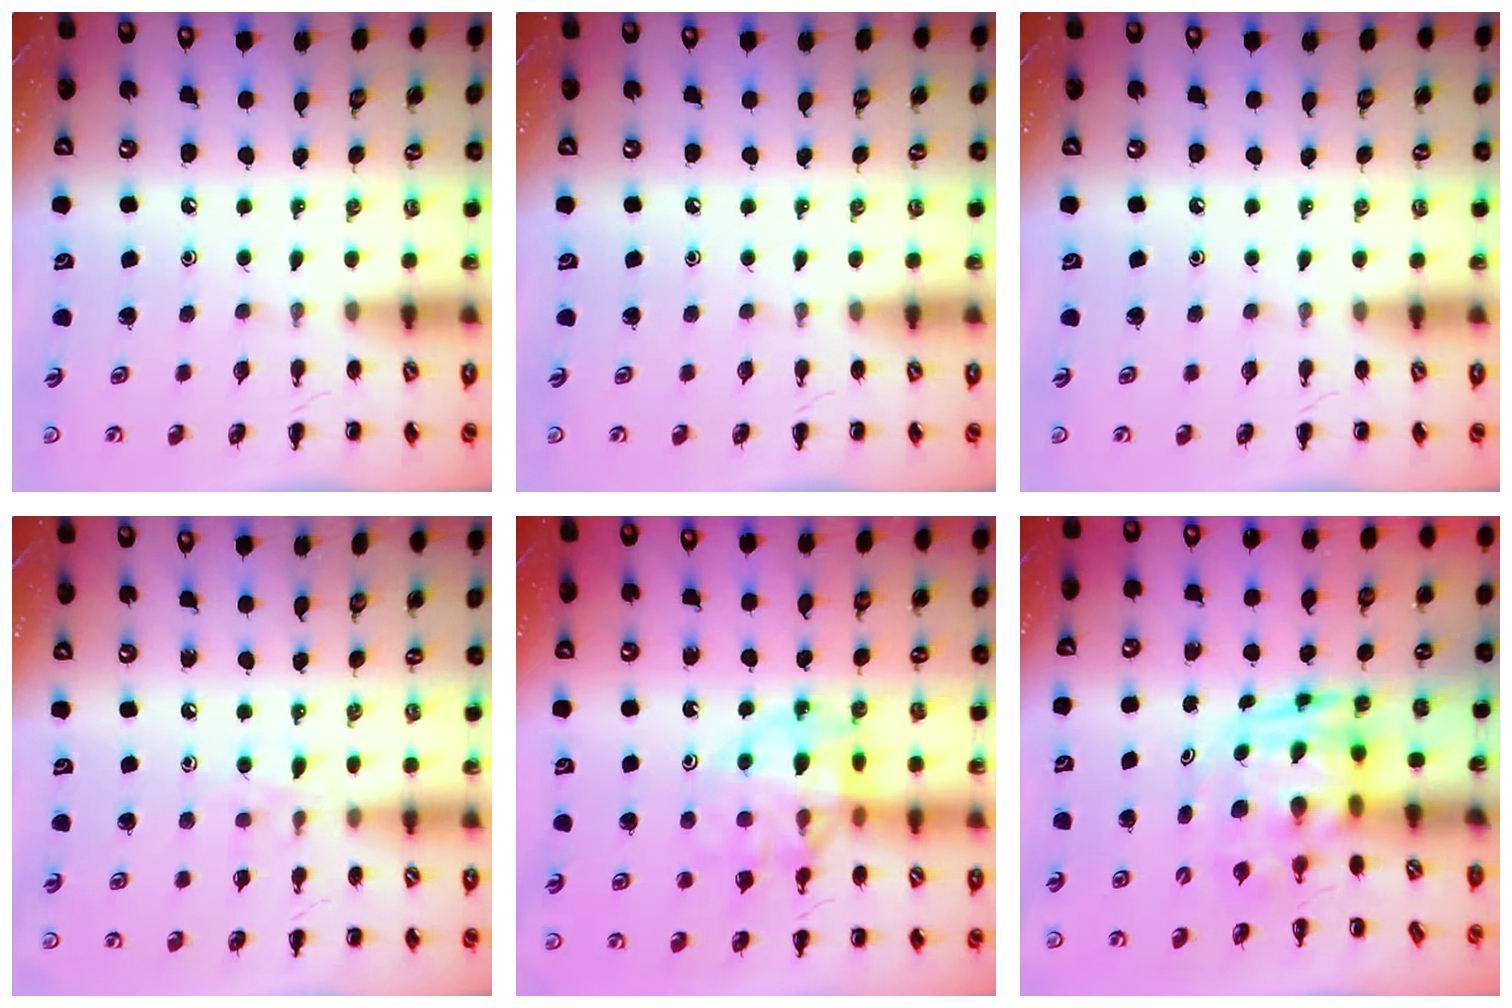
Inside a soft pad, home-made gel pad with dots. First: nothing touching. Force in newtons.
{"total": 0.0}
{"total": 0.0}
{"total": 6.7, "press": 6.3, "slide": 2.3}
{"total": 14.1, "press": 13.9, "slide": 2.3}
{"total": 3.3, "press": 3.3, "slide": 0.7}